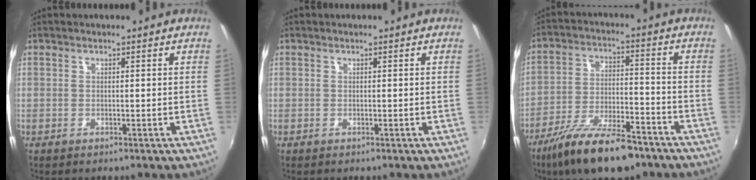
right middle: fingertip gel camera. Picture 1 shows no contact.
{"total": 0.0}
{"total": 16.4, "force": [-11.9, 4.9, 10.1], "torque": [-0.202, -0.029, -0.201]}